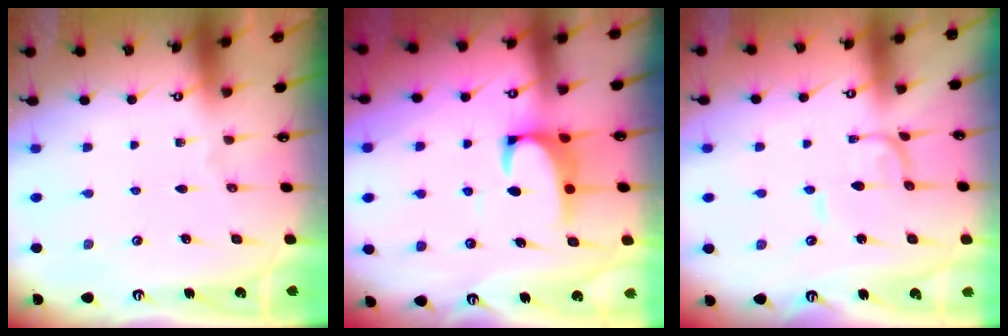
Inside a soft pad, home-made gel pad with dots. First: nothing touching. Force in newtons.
{"total": 2.4, "press": 2.2, "slide": 0.9}
{"total": 1.8, "press": 1.8, "slide": 0.1}